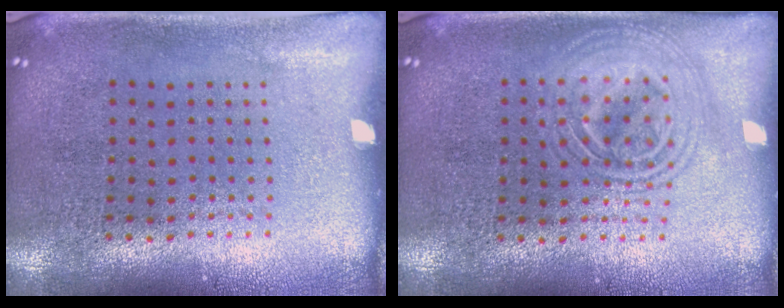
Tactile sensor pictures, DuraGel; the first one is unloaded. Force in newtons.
{"total": 2.9, "press": 2.9, "slide": 0.4}